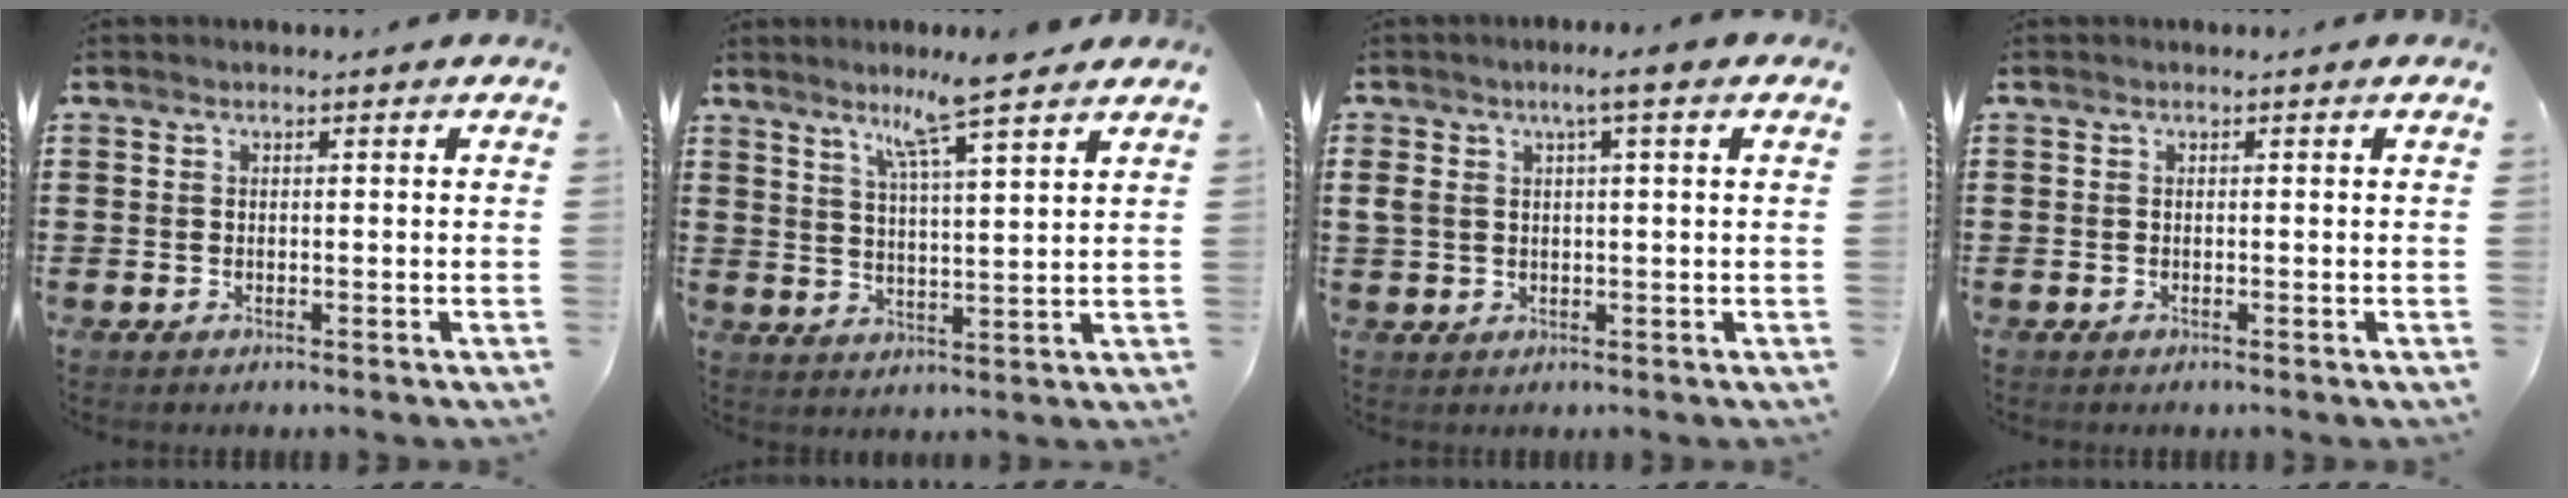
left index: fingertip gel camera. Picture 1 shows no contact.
{"total": 7.7, "force": [5.9, -0.3, 5.0], "torque": [-0.096, -0.019, 0.098]}
{"total": 3.4, "force": [1.1, 0.8, 3.1], "torque": [-0.063, 0.005, 0.017]}
{"total": 0.0}